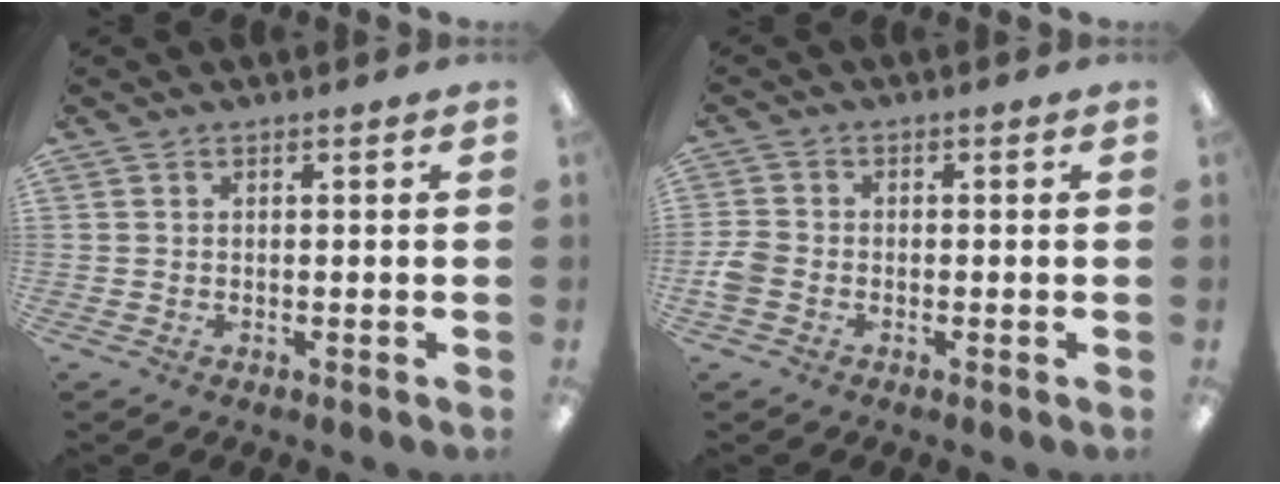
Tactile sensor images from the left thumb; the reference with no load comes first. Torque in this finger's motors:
{"motor_torque": [-0.13, 0.19, 0.08, -0.05, 0.01]}